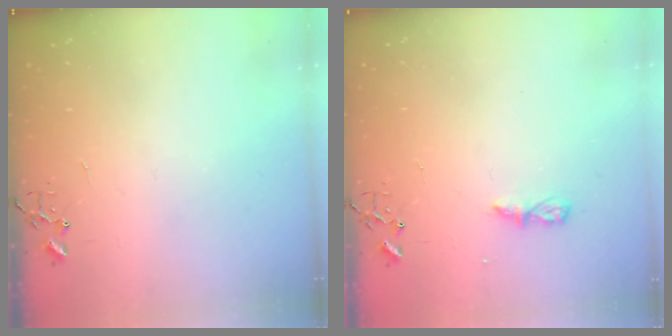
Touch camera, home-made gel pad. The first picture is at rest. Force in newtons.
{"total": 3.9, "press": 3.8, "slide": 0.5}